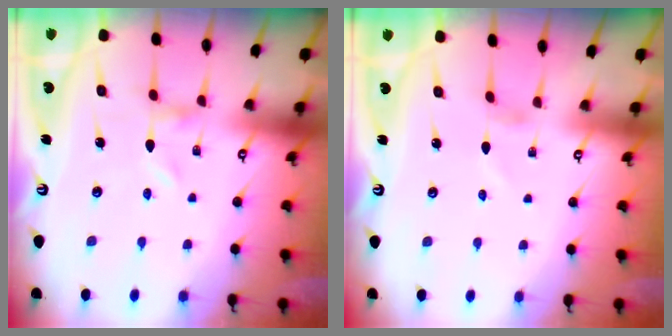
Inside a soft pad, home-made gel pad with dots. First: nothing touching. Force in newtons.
{"total": 0.9, "press": 0.8, "slide": 0.2}